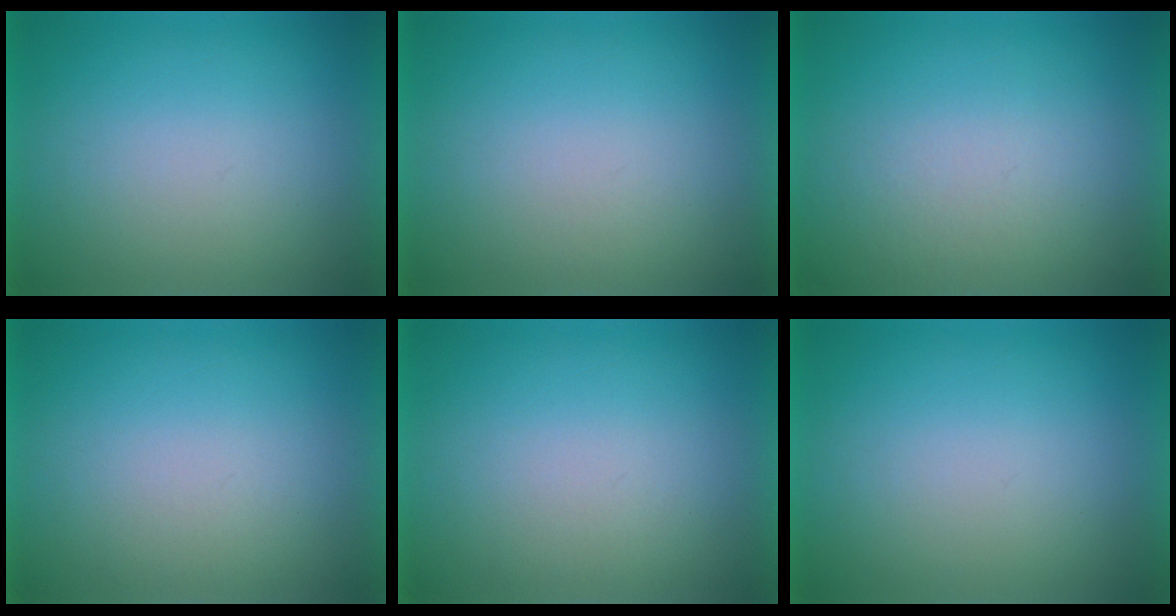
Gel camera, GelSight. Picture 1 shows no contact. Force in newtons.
{"total": 1.1}
{"total": 3.8}
{"total": 1.0}
{"total": 1.0}
{"total": 0.0}